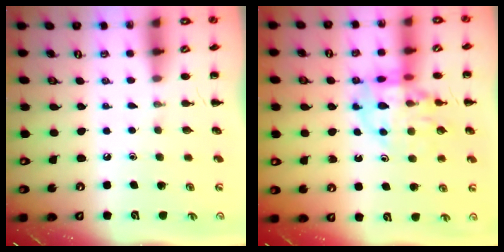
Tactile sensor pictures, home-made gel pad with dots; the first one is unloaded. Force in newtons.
{"total": 13.6, "press": 13.4, "slide": 2.5}